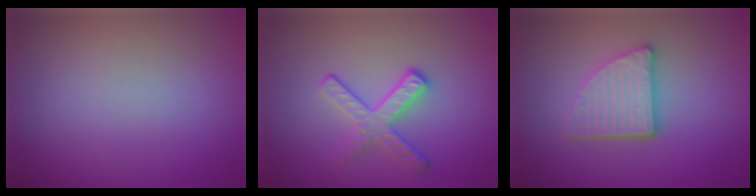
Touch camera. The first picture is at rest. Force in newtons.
{"total": 2.8, "press": 2.6, "slide": 1.1}
{"total": 4.0, "press": 3.2, "slide": 2.4}